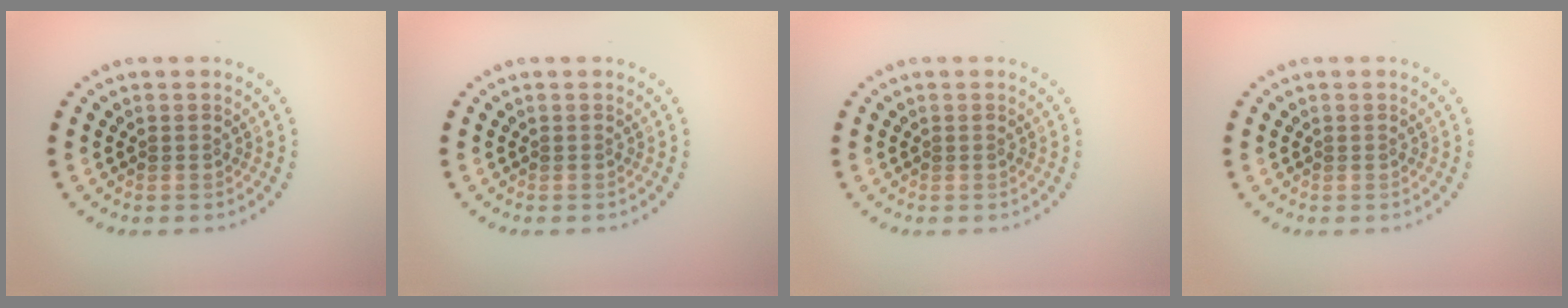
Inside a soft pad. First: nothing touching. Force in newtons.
{"total": 0.0}
{"total": 0.0}
{"total": 0.0}